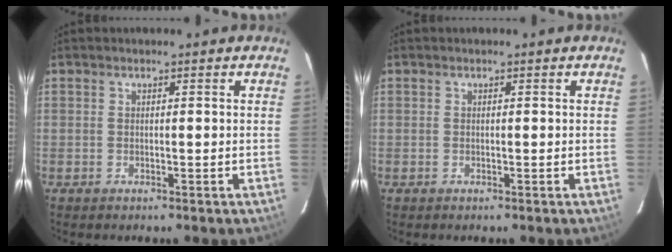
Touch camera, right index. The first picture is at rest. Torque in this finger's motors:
{"motor_torque": [-0.03, 0.00, 0.01, 0.01]}